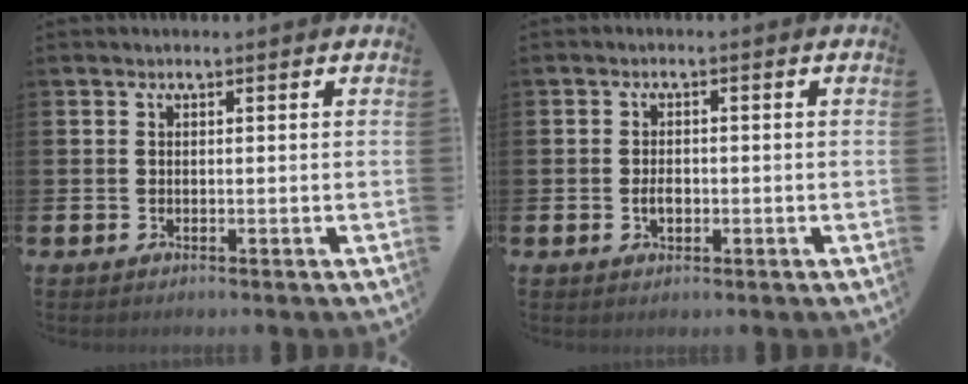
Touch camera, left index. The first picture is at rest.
{"total": 2.1, "force": [-0.4, 1.4, 1.6], "torque": [-0.017, -0.001, -0.011]}